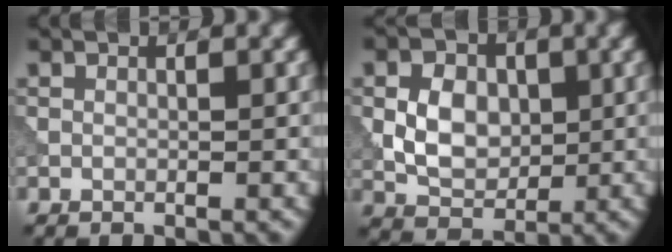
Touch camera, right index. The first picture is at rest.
{"total": 4.3, "force": [0.2, 3.1, 2.9], "torque": [-0.049, 0.000, 0.004]}